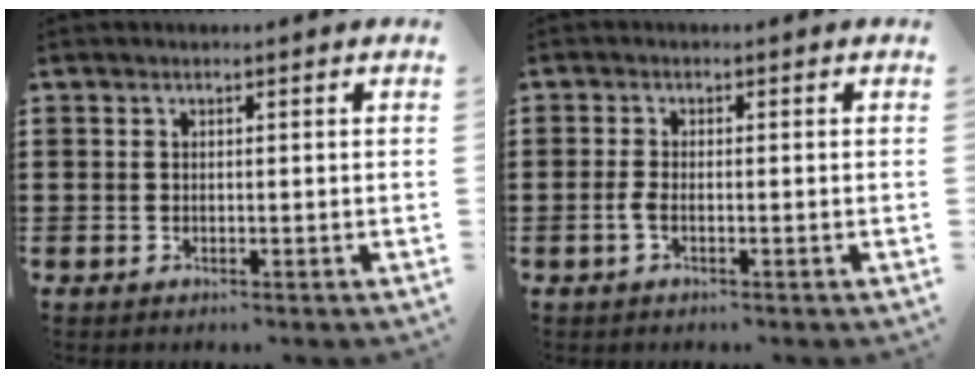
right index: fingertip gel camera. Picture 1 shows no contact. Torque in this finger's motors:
{"motor_torque": [1.06, 1.08, 0.08, 0.04]}